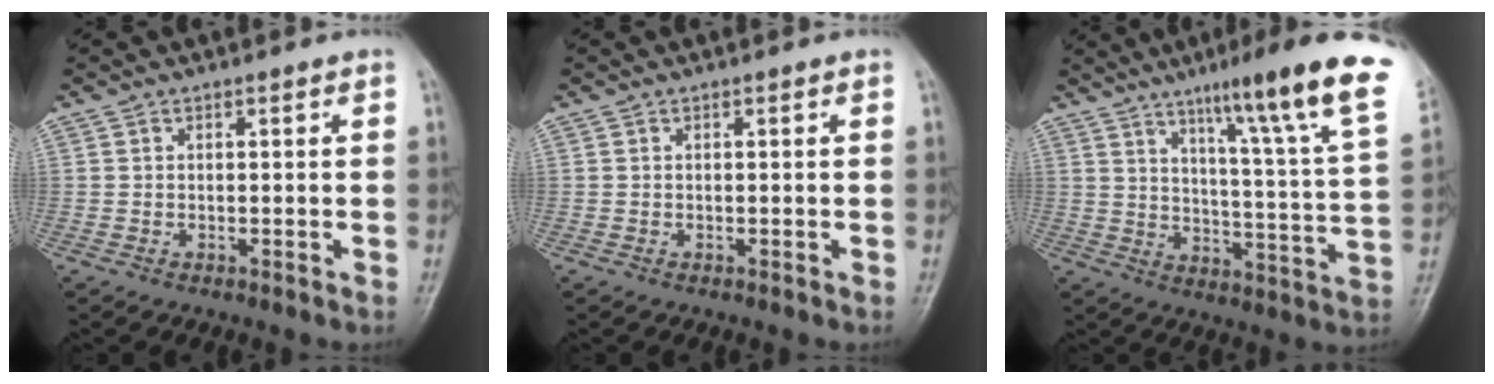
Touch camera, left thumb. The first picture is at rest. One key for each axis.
{"total": 0.0}
{"total": 21.3, "fx": 12.5, "fy": 2.0, "fz": 17.1, "tx": -0.224, "ty": -0.049, "tz": 0.172}